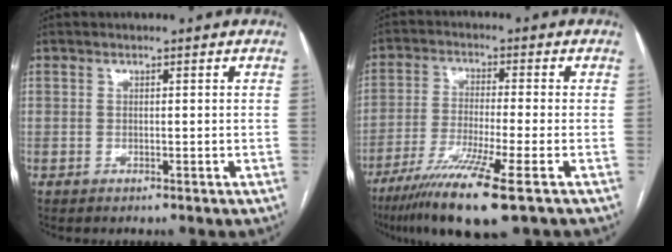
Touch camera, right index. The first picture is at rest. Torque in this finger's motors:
{"motor_torque": [1.08, -0.50, 0.66, 0.16]}